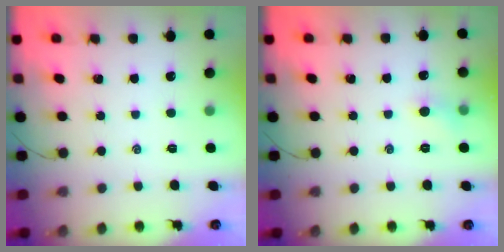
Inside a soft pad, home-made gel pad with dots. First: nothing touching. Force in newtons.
{"total": 4.2, "press": 3.9, "slide": 1.4}